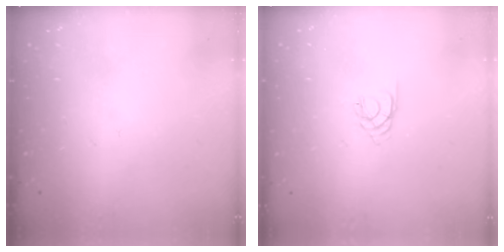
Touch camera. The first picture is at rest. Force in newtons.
{"total": 1.6, "press": 1.6, "slide": 0.3}